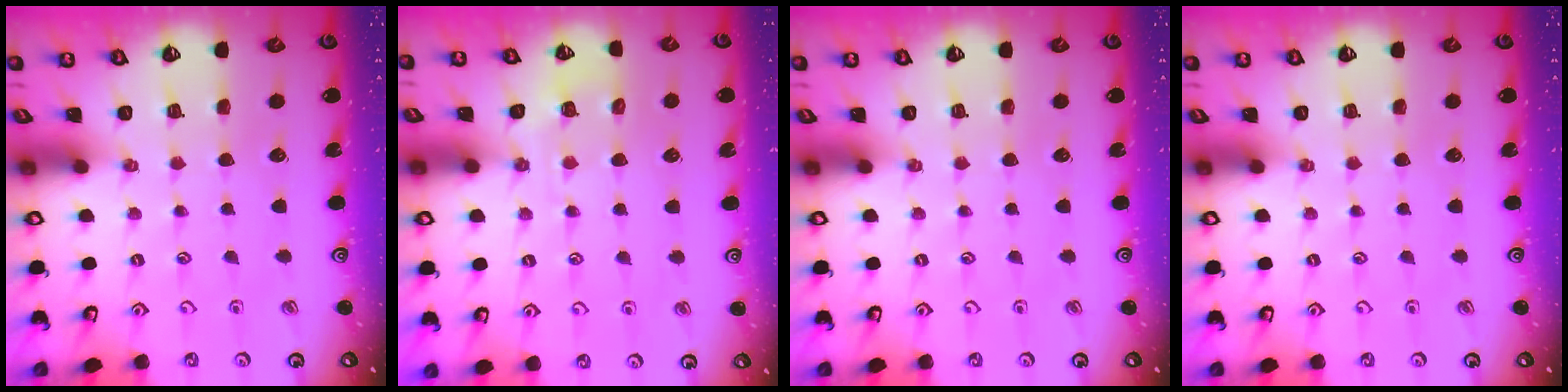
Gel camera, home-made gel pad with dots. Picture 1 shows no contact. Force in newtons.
{"total": 4.8, "press": 4.8, "slide": 0.7}
{"total": 0.0}
{"total": 0.0}